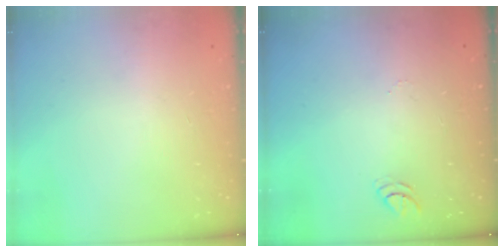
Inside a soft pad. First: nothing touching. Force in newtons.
{"total": 3.7, "press": 3.7, "slide": 0.3}